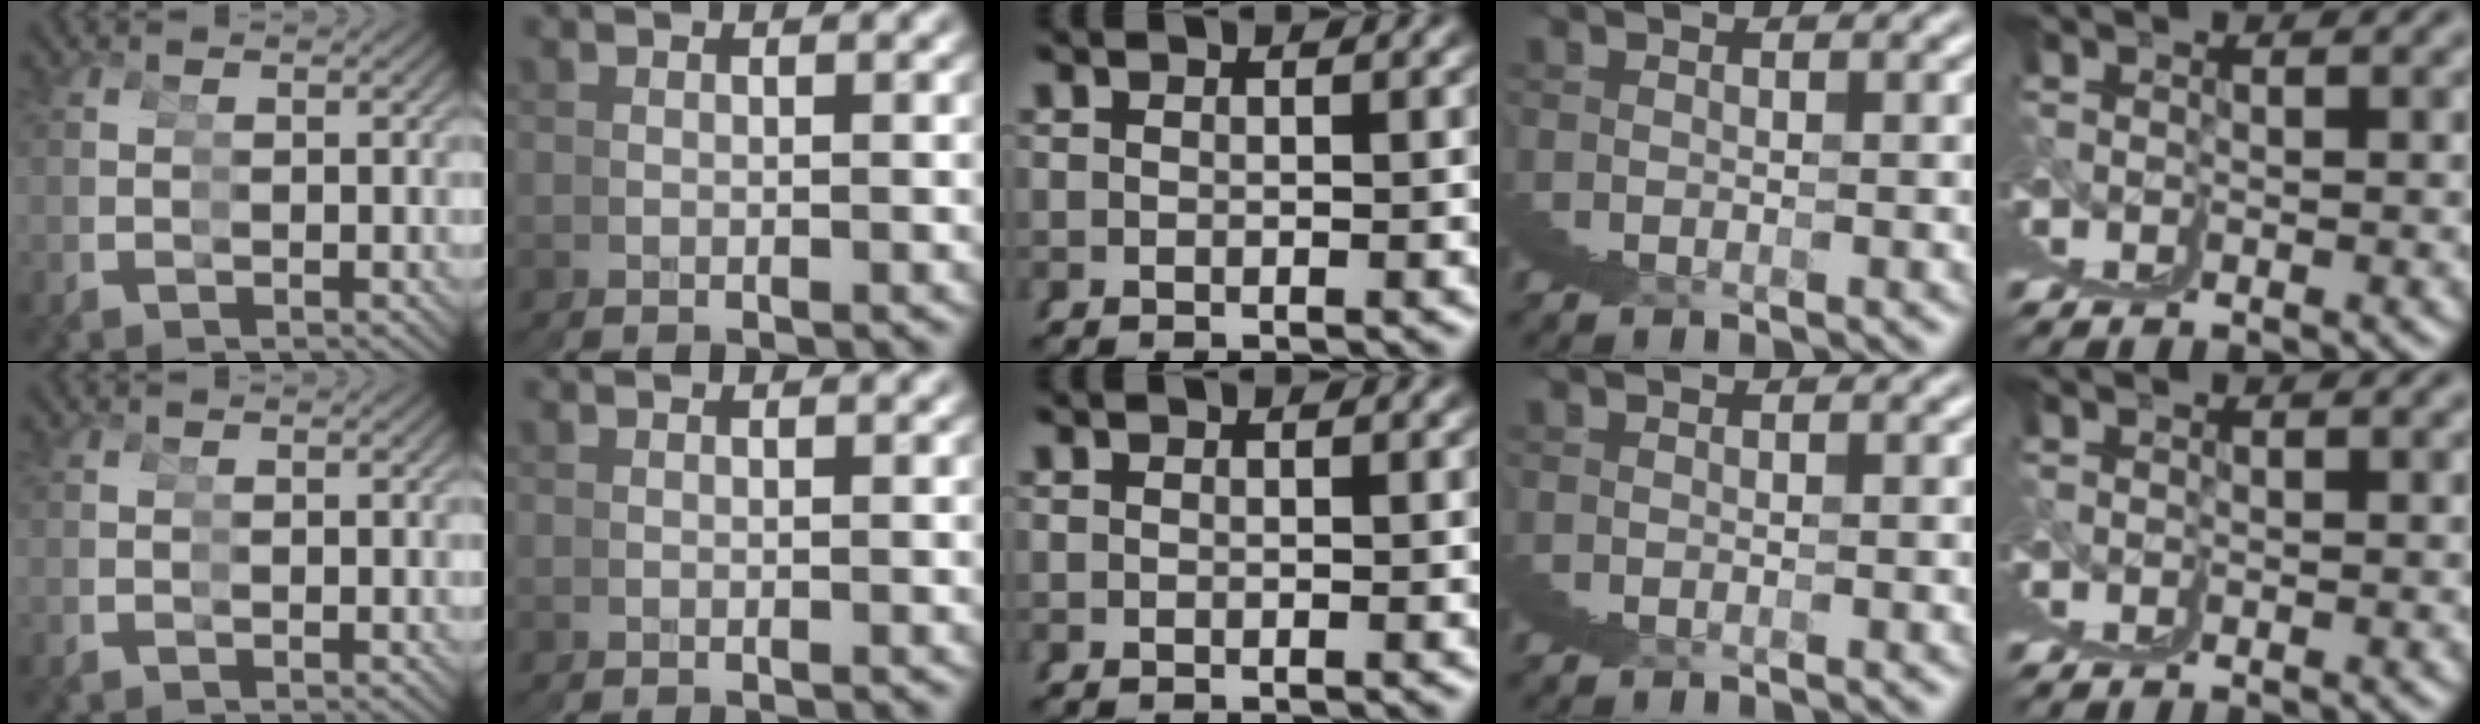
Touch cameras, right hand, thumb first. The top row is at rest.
{}